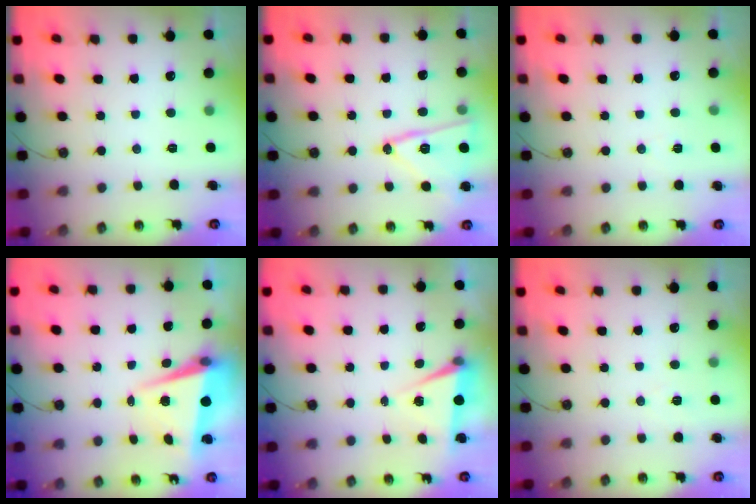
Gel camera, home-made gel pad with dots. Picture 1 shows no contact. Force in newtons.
{"total": 14.7, "press": 14.7, "slide": 0.5}
{"total": 4.8, "press": 4.4, "slide": 1.9}
{"total": 6.4, "press": 6.1, "slide": 1.8}
{"total": 5.4, "press": 2.9, "slide": 4.5}
{"total": 5.6, "press": 3.5, "slide": 4.3}